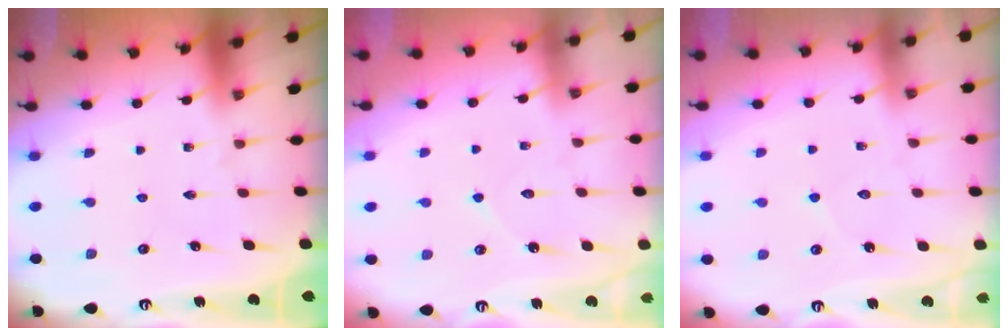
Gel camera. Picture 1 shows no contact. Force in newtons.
{"total": 5.1, "press": 5.0, "slide": 0.6}
{"total": 4.5, "press": 4.5, "slide": 0.3}